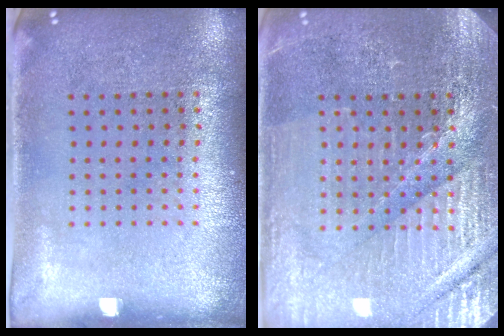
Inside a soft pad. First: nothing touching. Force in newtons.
{"total": 4.3, "press": 4.1, "slide": 1.1}